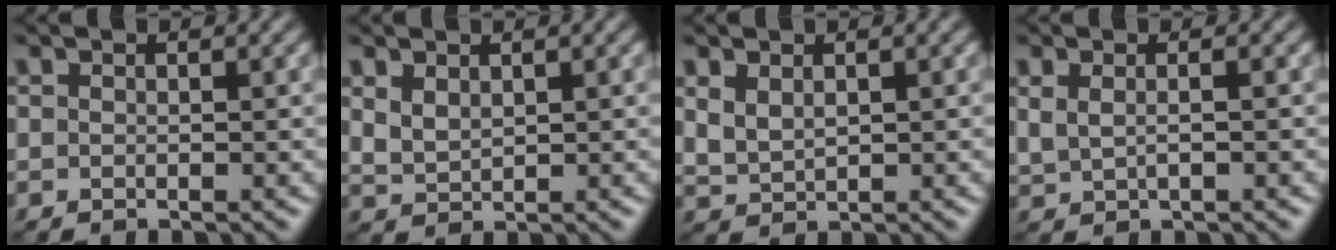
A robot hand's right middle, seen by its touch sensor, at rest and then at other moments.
{"total": 1.8, "force": [1.0, 1.1, 1.1], "torque": [-0.028, -0.004, 0.027]}
{"total": 2.0, "force": [0.9, 1.3, 1.3], "torque": [-0.036, -0.004, 0.025]}
{"total": 1.7, "force": [0.6, 0.8, 1.4], "torque": [-0.032, -0.006, 0.013]}